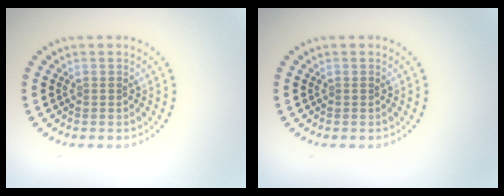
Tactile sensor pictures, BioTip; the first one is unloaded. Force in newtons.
{"total": 0.0}